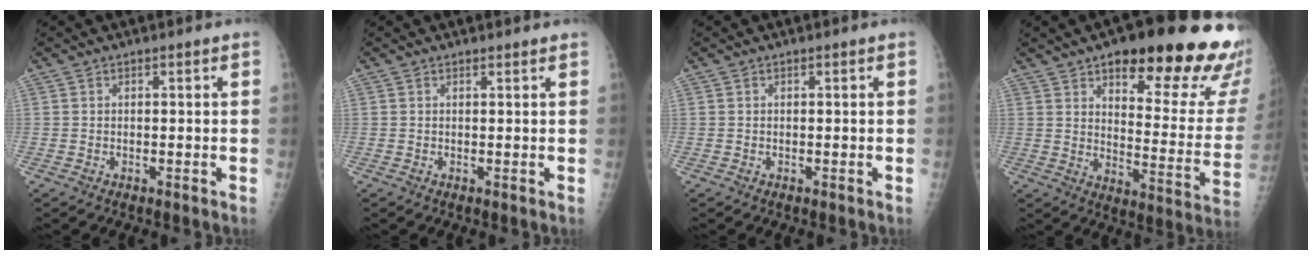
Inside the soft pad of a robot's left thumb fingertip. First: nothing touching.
{"total": 0.8, "force": [0.8, 0.1, 0.1], "torque": [-0.003, -0.002, 0.012]}
{"total": 0.0}
{"total": 27.3, "force": [17.0, 8.6, 19.5], "torque": [-0.205, -0.074, 0.221]}